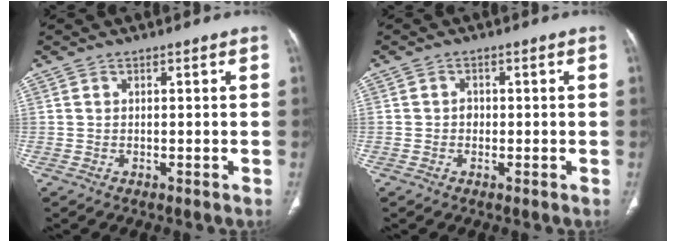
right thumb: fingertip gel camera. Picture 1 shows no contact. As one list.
[{"total": 1.5, "force": [-0.1, 1.3, 0.7], "torque": [-0.004, 0.005, -0.004]}]